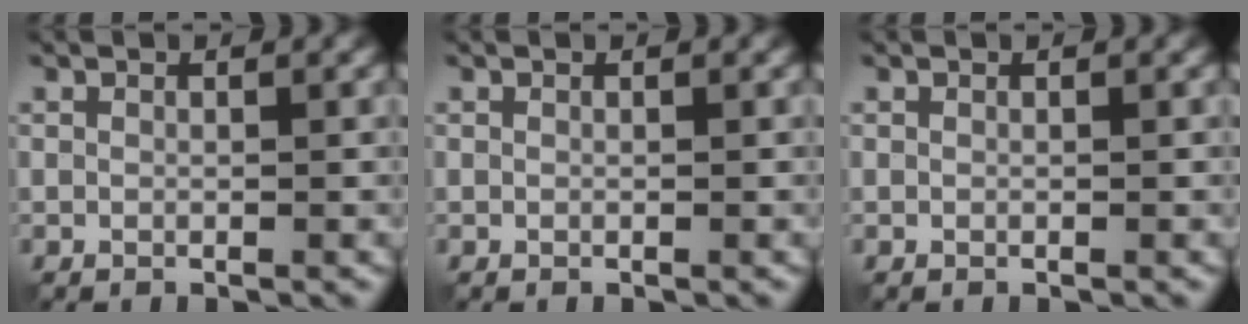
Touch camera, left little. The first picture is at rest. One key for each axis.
{"total": 0.0}
{"total": 0.0}